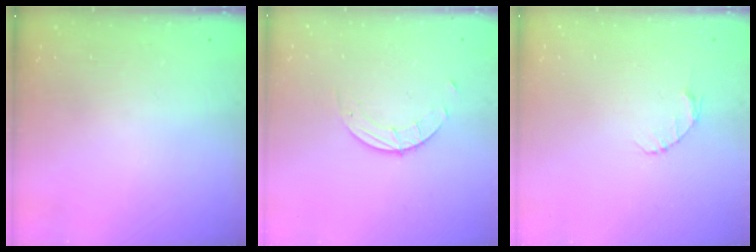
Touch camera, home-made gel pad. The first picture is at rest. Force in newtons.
{"total": 2.7, "press": 2.7, "slide": 0.3}
{"total": 2.6, "press": 2.6, "slide": 0.3}